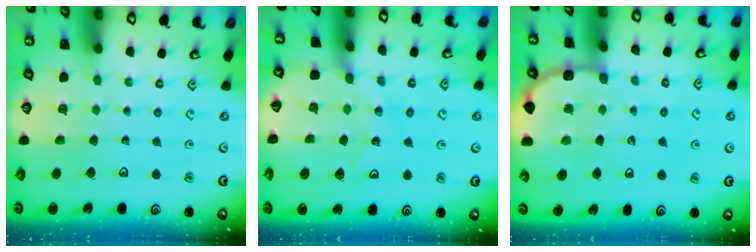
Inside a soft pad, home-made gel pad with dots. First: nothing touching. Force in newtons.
{"total": 10.1, "press": 10.1, "slide": 0.6}
{"total": 6.4, "press": 6.2, "slide": 1.6}